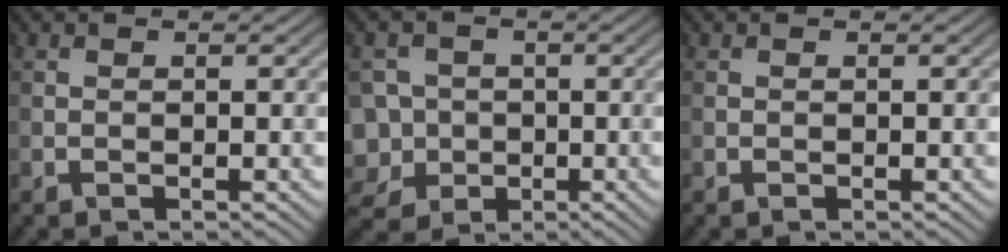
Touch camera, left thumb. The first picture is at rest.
{"total": 7.2, "force": [-2.4, 6.3, 2.4], "torque": [-0.071, -0.013, -0.064]}
{"total": 0.0}